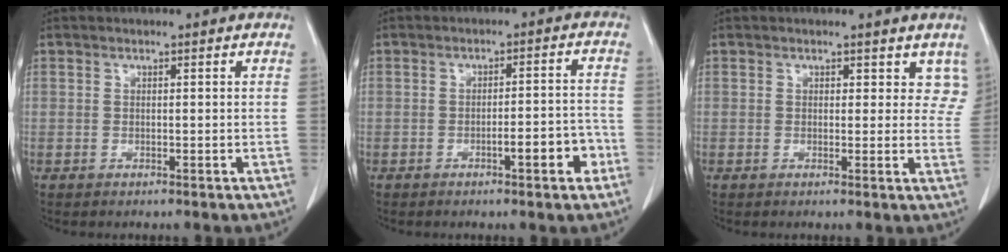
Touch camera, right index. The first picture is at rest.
{"total": 5.4, "force": [-2.7, 0.8, 4.6], "torque": [-0.060, 0.011, -0.036]}
{"total": 4.1, "force": [2.9, 2.6, 1.2], "torque": [0.017, -0.007, 0.020]}